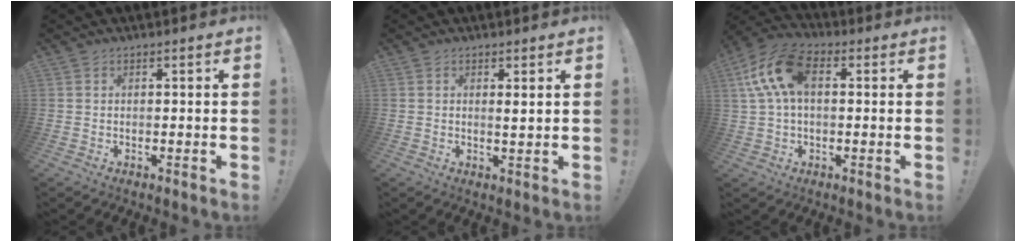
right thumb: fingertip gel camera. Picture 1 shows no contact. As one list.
[{"total": 1.6, "force": [0.8, 0.1, 1.4], "torque": [-0.010, -0.012, 0.008]}, {"total": 14.6, "force": [3.2, 8.8, 11.2], "torque": [-0.210, 0.004, 0.060]}]